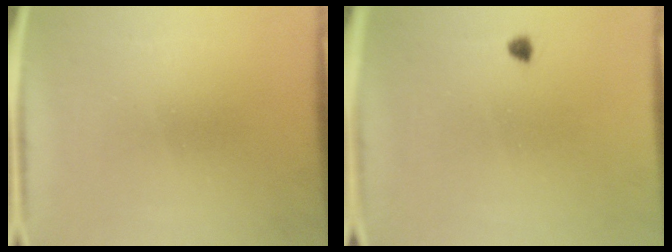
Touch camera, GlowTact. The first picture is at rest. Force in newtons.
{"total": 1.0}